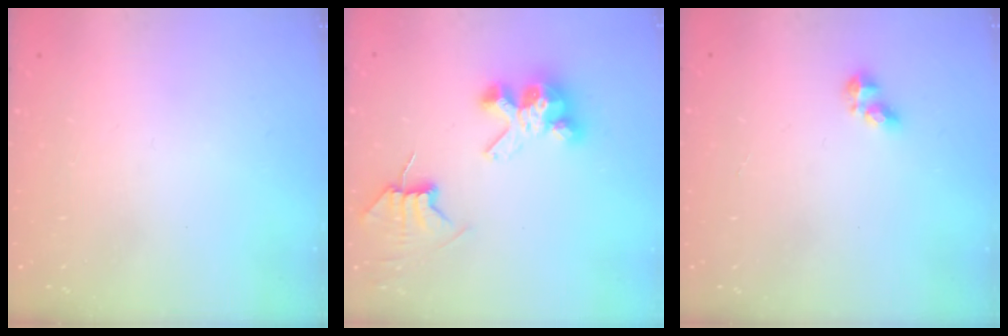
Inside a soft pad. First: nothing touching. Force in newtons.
{"total": 7.6, "press": 7.6, "slide": 0.8}
{"total": 4.8, "press": 4.8, "slide": 0.6}